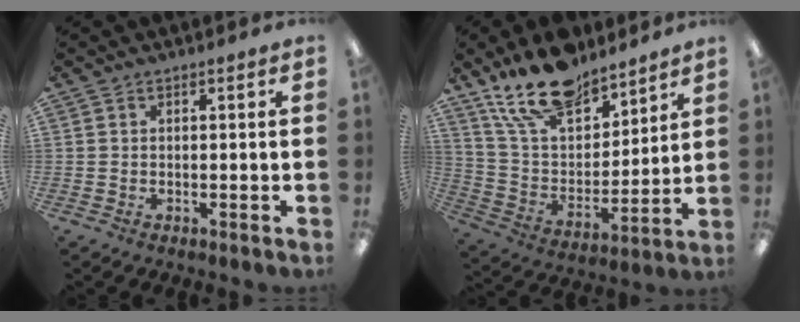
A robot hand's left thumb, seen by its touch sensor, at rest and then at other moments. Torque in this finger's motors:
{"motor_torque": [2.51, 1.21, 1.32, -1.45, 0.11]}